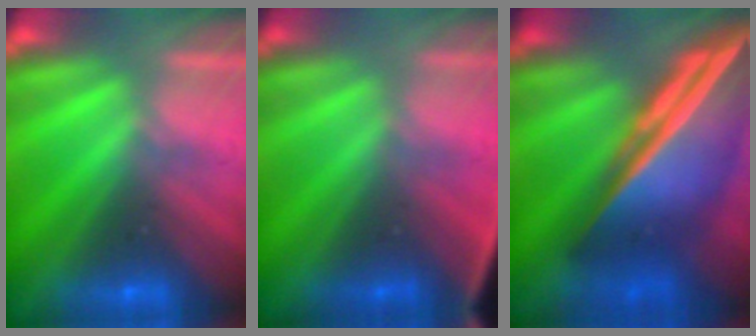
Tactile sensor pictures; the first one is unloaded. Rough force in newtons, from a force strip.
{"total": 2.8}
{"total": 7.6}